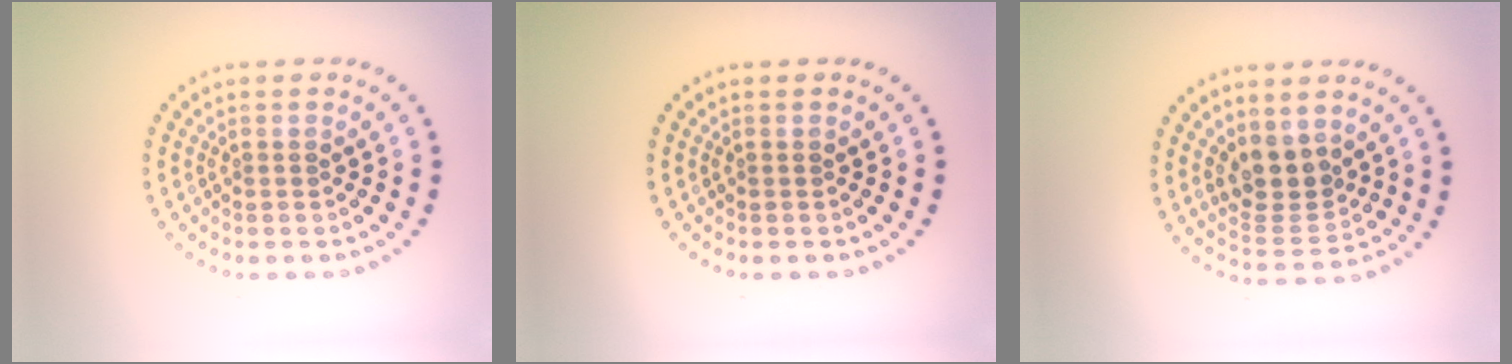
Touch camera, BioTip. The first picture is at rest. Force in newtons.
{"total": 0.0}
{"total": 3.7, "press": 3.3, "slide": 1.7}